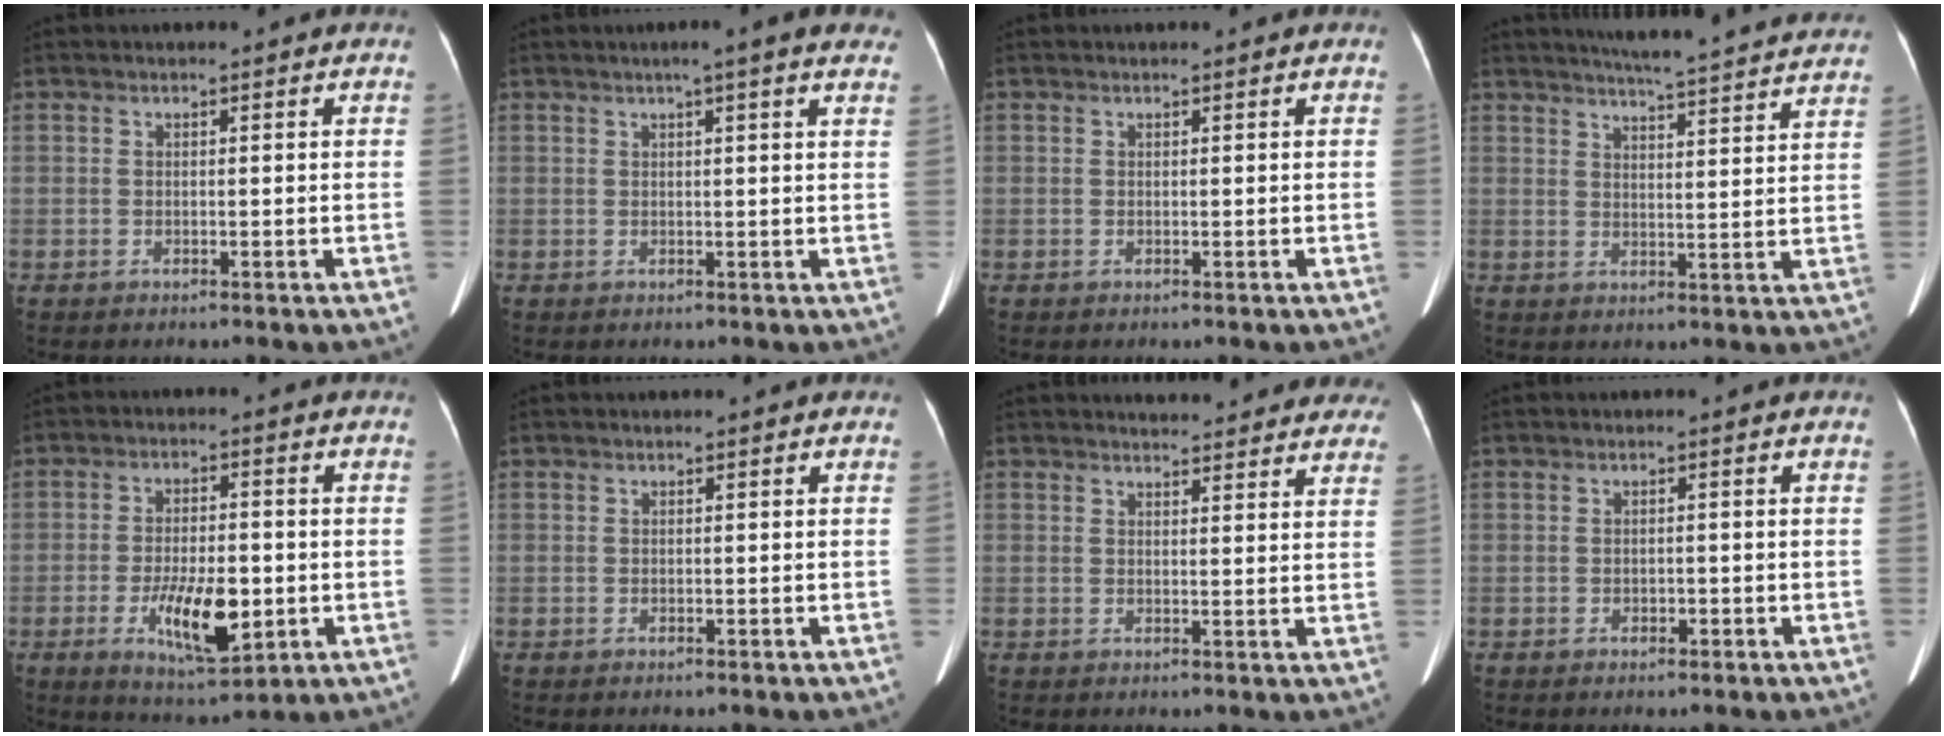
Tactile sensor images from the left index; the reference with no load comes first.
{"total": 6.8, "force": [5.0, 0.3, 4.6], "torque": [-0.053, 0.020, 0.048]}
{"total": 0.0}
{"total": 20.4, "force": [19.0, 0.5, 7.4], "torque": [-0.109, -0.021, 0.230]}
{"total": 9.9, "force": [-2.7, 3.4, 8.9], "torque": [-0.162, -0.013, -0.037]}
{"total": 0.0}
{"total": 13.8, "force": [13.0, 3.2, 3.7], "torque": [-0.017, -0.002, 0.129]}
{"total": 1.0, "force": [-0.6, 0.6, 0.5], "torque": [-0.010, 0.000, -0.005]}